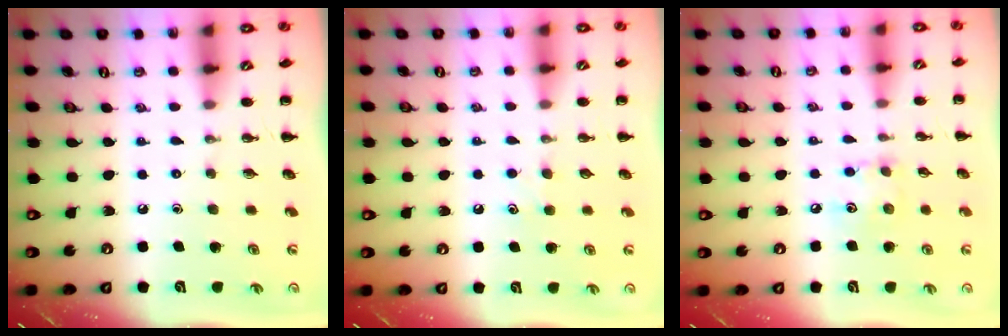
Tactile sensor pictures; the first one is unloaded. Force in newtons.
{"total": 4.9, "press": 4.6, "slide": 1.6}
{"total": 6.2, "press": 6.2, "slide": 0.8}